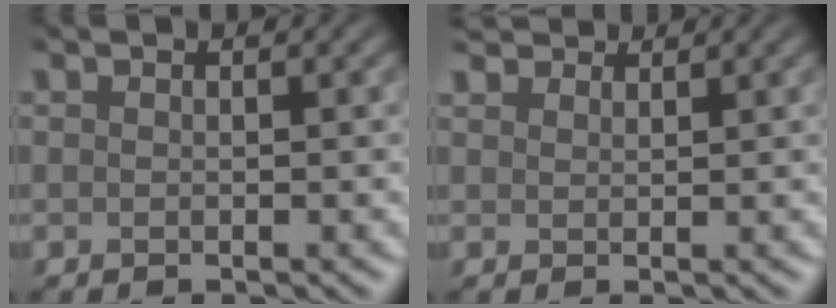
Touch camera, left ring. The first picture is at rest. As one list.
[{"total": 3.2, "force": [3.0, 1.0, 0.7], "torque": [-0.026, 0.003, 0.052]}]